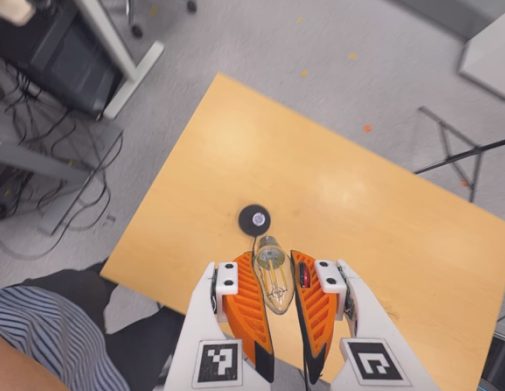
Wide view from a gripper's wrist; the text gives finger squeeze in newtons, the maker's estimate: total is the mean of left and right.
{"total": 22.5, "left": 27.3, "right": 17.7}